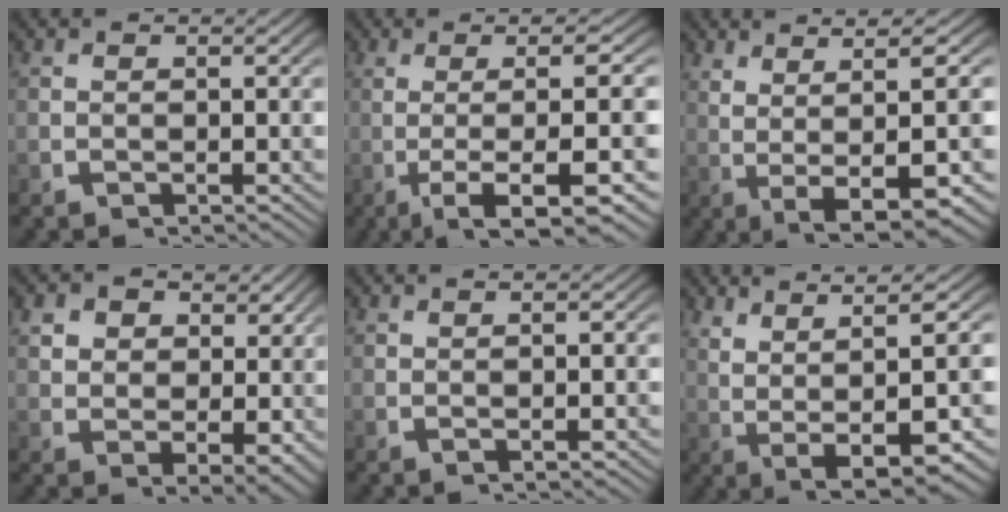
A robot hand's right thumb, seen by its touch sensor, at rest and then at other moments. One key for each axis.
{"total": 8.9, "fx": -2.5, "fy": 2.5, "fz": 8.1, "tx": -0.155, "ty": -0.024, "tz": -0.017}
{"total": 8.7, "fx": 0.1, "fy": 2.9, "fz": 8.2, "tx": -0.135, "ty": -0.008, "tz": 0.019}
{"total": 5.4, "fx": 1.6, "fy": 3.8, "fz": 3.4, "tx": -0.059, "ty": -0.027, "tz": 0.041}
{"total": 0.9, "fx": 0.4, "fy": -0.1, "fz": 0.8, "tx": -0.018, "ty": 0.001, "tz": 0.010}
{"total": 10.2, "fx": 1.2, "fy": 4.7, "fz": 9.0, "tx": -0.152, "ty": -0.010, "tz": 0.033}